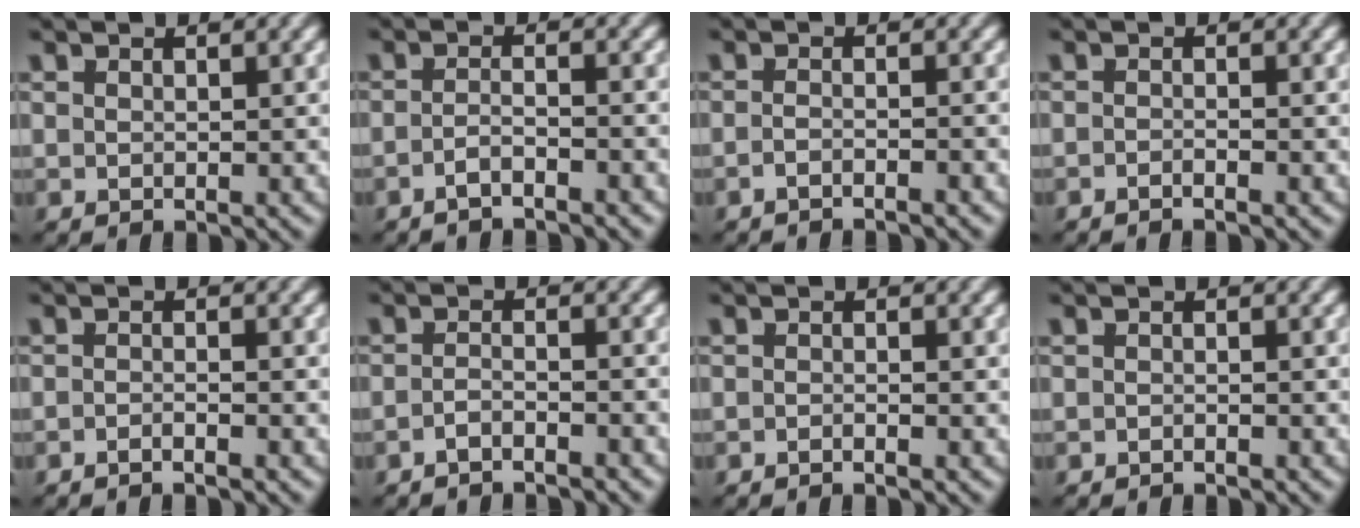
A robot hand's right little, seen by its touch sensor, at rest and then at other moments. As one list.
[{"total": 2.6, "force": [-2.4, -0.3, 0.9], "torque": [-0.013, -0.010, -0.037]}, {"total": 2.0, "force": [-1.9, -0.6, 0.3], "torque": [-0.002, -0.003, -0.033]}, {"total": 1.4, "force": [-1.2, -0.5, 0.1], "torque": [0.004, -0.002, -0.023]}, {"total": 1.6, "force": [-1.5, -0.5, 0.2], "torque": [0.002, -0.002, -0.029]}, {"total": 2.5, "force": [-2.4, -0.4, 0.5], "torque": [-0.009, -0.010, -0.037]}, {"total": 1.1, "force": [-1.0, -0.5, 0.1], "torque": [0.004, -0.002, -0.018]}, {"total": 1.1, "force": [-0.9, -0.5, -0.2], "torque": [0.005, -0.006, -0.012]}]